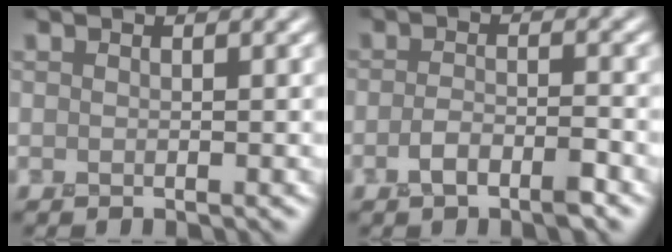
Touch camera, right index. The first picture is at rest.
{"total": 3.0, "force": [-1.7, 1.1, 2.2], "torque": [-0.047, 0.005, -0.033]}